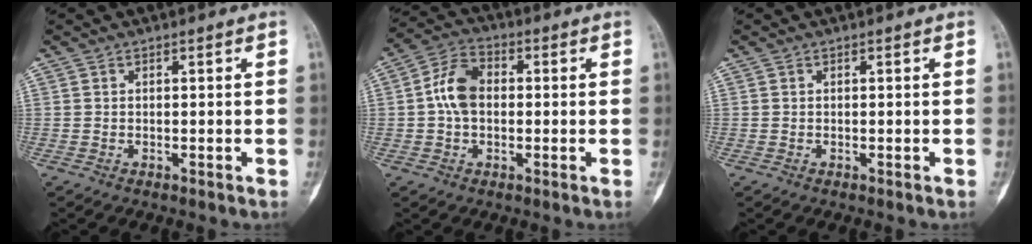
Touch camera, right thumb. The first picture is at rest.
{"total": 7.9, "force": [0.1, 5.4, 5.7], "torque": [-0.101, 0.023, -0.007]}
{"total": 0.0}